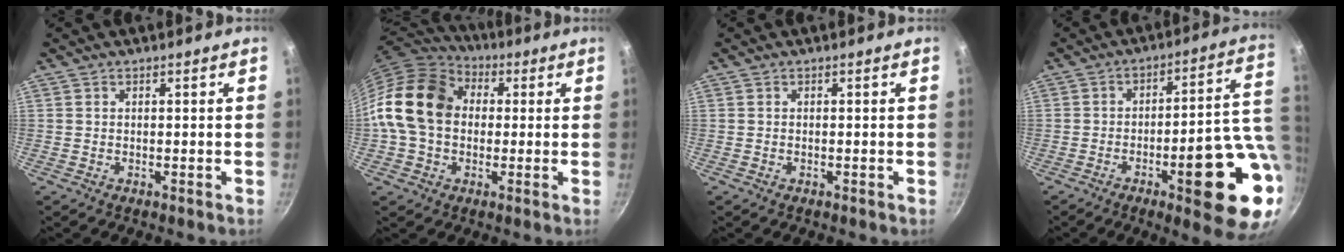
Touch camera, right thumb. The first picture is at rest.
{"total": 17.0, "force": [1.2, 13.0, 10.9], "torque": [-0.180, 0.032, 0.007]}
{"total": 0.0}
{"total": 20.2, "force": [-4.4, 5.5, 19.0], "torque": [-0.218, 0.013, -0.055]}